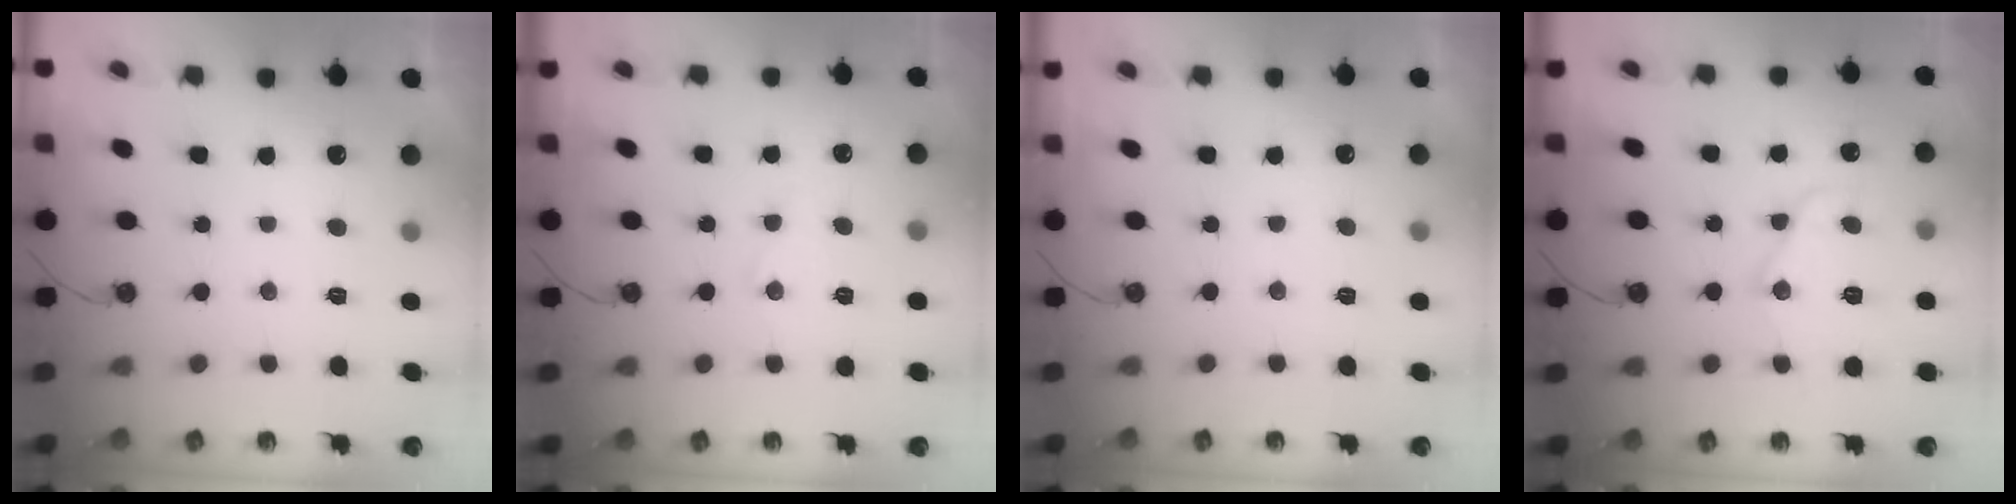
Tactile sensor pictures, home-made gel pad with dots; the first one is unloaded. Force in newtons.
{"total": 6.8, "press": 6.8, "slide": 0.5}
{"total": 1.8, "press": 1.8, "slide": 0.4}
{"total": 13.3, "press": 13.2, "slide": 0.9}